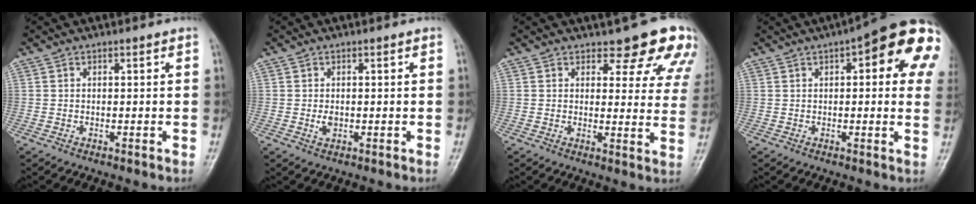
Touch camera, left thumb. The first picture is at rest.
{"total": 1.5, "force": [-0.2, 1.1, 1.1], "torque": [-0.016, -0.001, -0.003]}
{"total": 11.8, "force": [9.7, 4.6, 4.9], "torque": [-0.007, -0.060, 0.090]}
{"total": 18.4, "force": [6.0, 6.1, 16.3], "torque": [-0.188, 0.009, 0.063]}